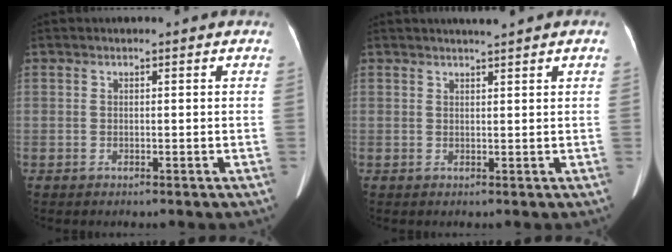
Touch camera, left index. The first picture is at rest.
{"total": 1.8, "force": [1.5, -0.4, 0.9], "torque": [-0.010, 0.007, 0.027]}